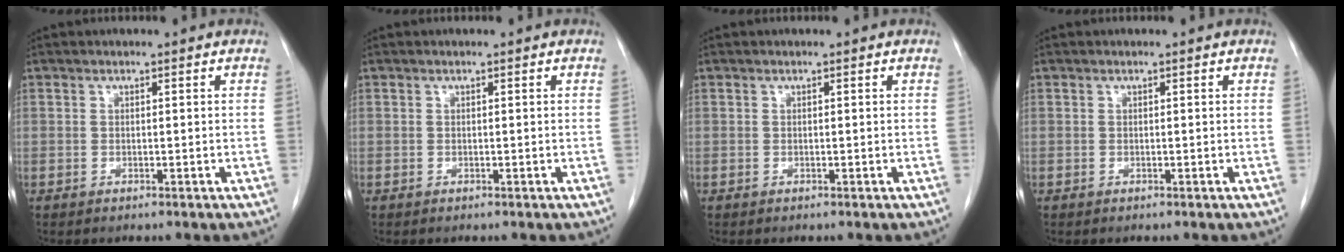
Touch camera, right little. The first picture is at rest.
{"total": 0.0}
{"total": 0.0}
{"total": 0.0}